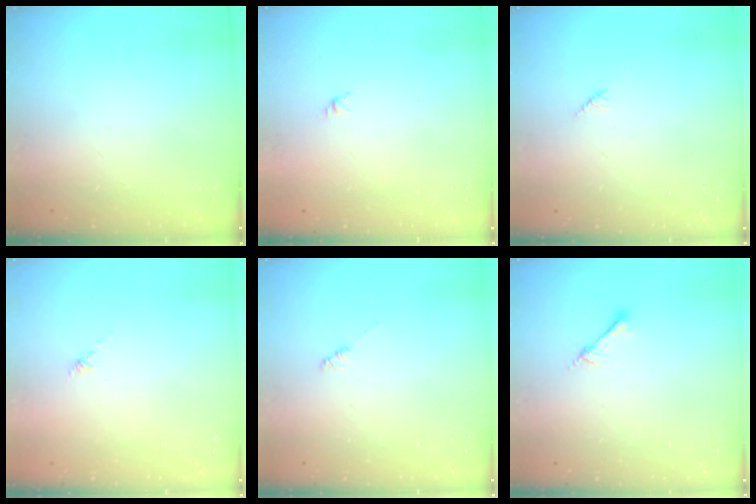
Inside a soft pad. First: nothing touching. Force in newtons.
{"total": 1.6, "press": 1.5, "slide": 0.6}
{"total": 2.7, "press": 2.7, "slide": 0.2}
{"total": 0.0}
{"total": 0.9, "press": 0.8, "slide": 0.2}
{"total": 1.5, "press": 1.4, "slide": 0.2}